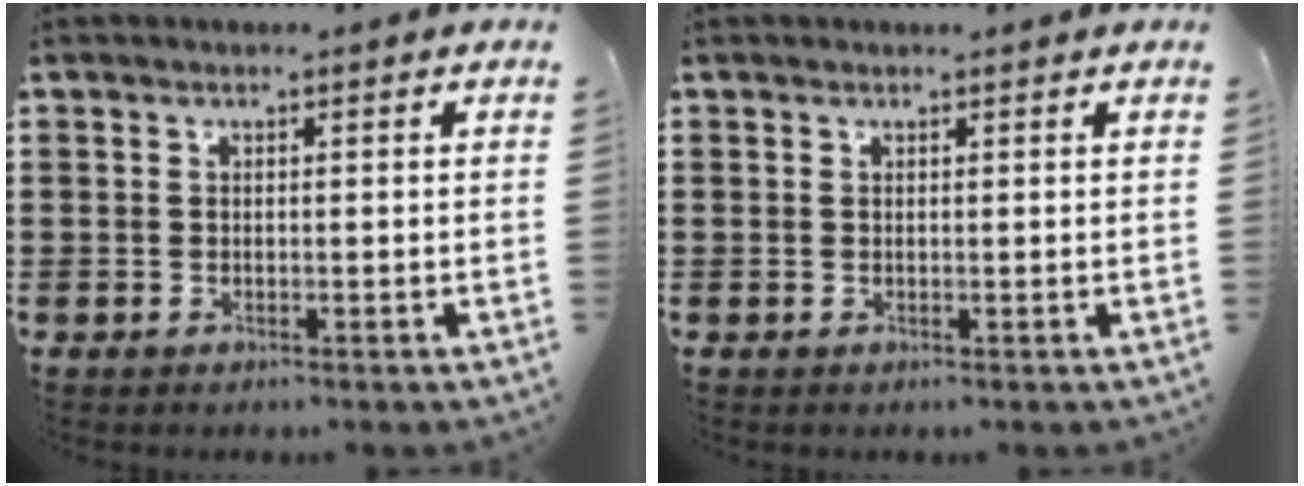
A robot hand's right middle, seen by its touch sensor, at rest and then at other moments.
{"total": 0.0}